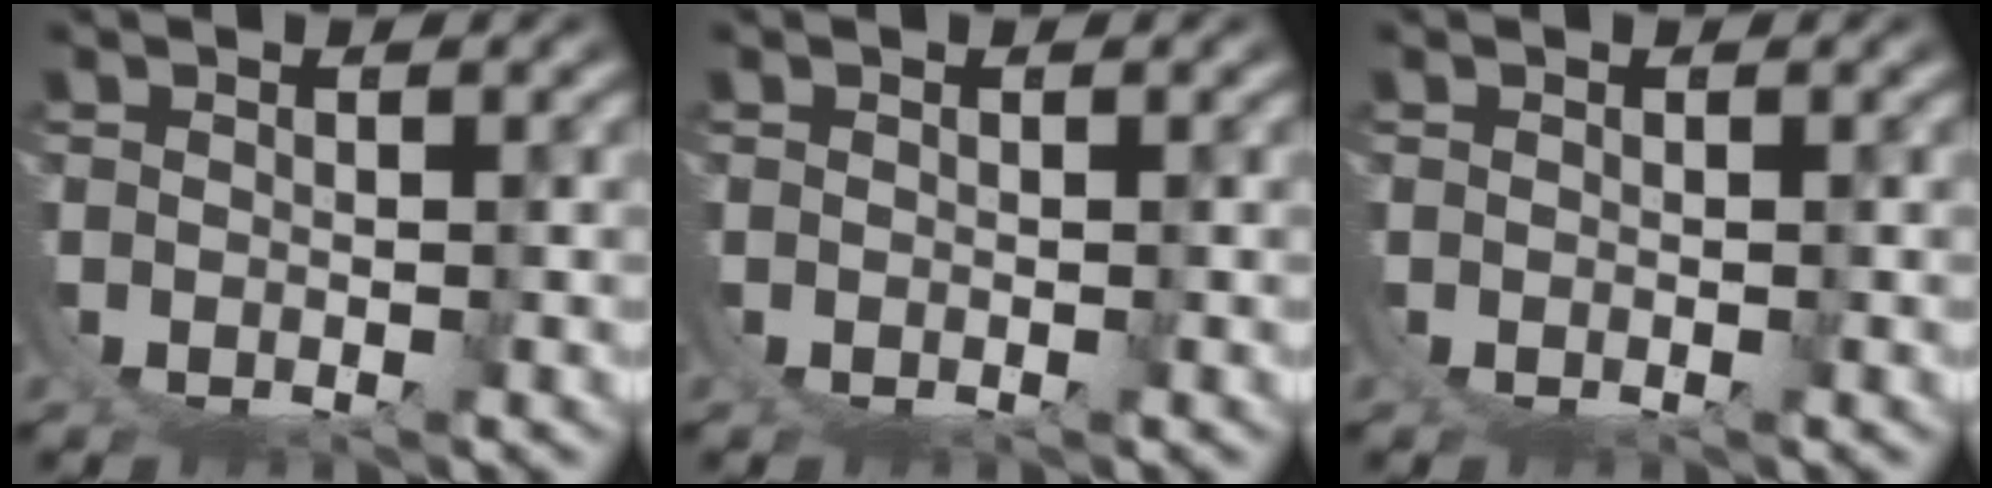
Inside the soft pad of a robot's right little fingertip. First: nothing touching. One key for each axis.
{"total": 0.0}
{"total": 0.0}